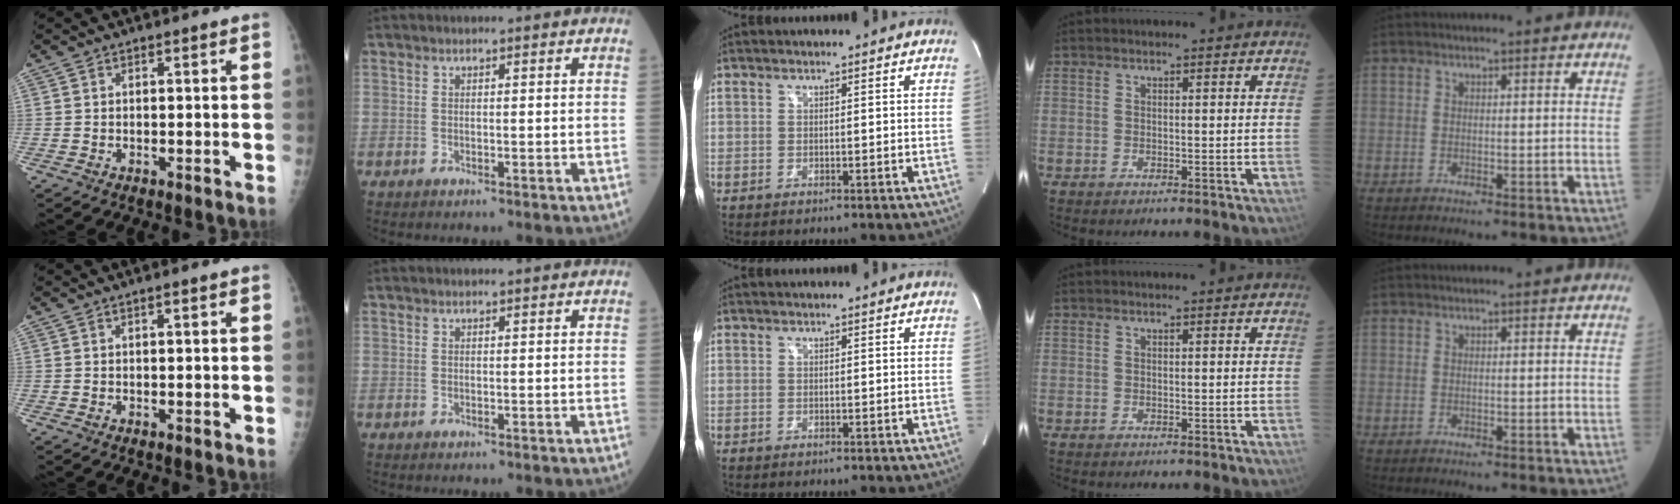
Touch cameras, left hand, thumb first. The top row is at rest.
{"thumb": {"total": 0.9, "force": [0.3, 0.1, 0.8], "torque": [-0.012, 0.002, 0.004]}, "index": {"total": 0.8, "force": [0.8, 0.1, 0.1], "torque": [-0.010, 0.010, 0.016]}}